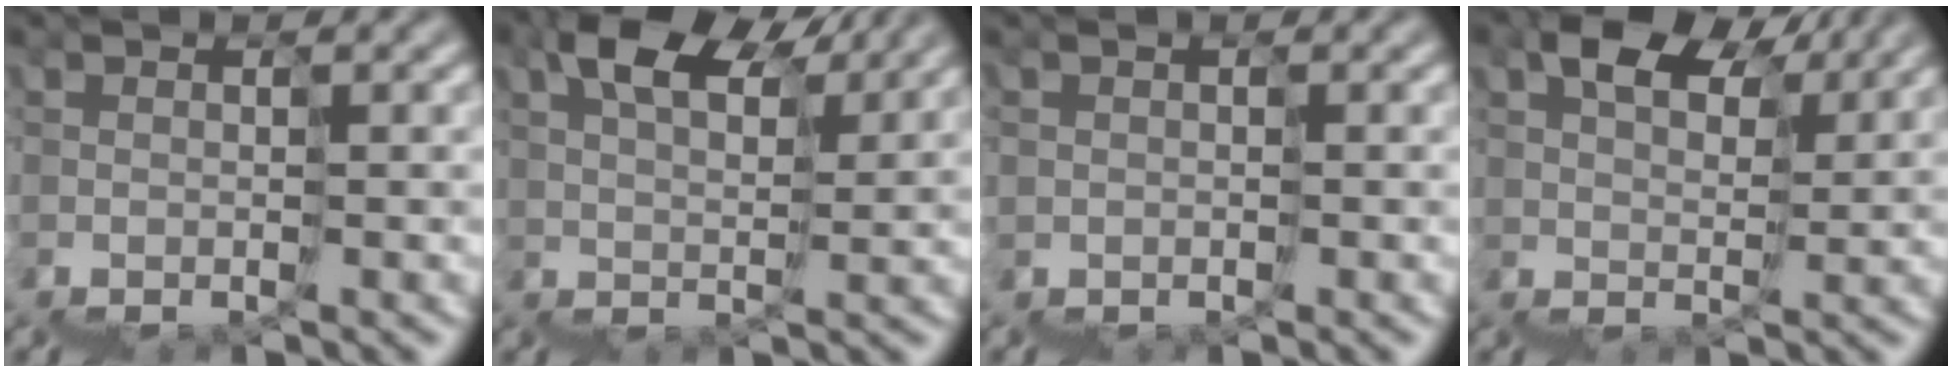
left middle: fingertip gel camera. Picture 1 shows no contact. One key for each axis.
{"total": 6.0, "fx": 5.6, "fy": 1.3, "fz": 1.7, "tx": -0.021, "ty": 0.052, "tz": 0.077}
{"total": 1.6, "fx": -0.1, "fy": 1.5, "fz": 0.5, "tx": -0.011, "ty": -0.005, "tz": -0.001}
{"total": 5.6, "fx": 5.2, "fy": 1.8, "fz": 1.2, "tx": -0.017, "ty": 0.043, "tz": 0.075}